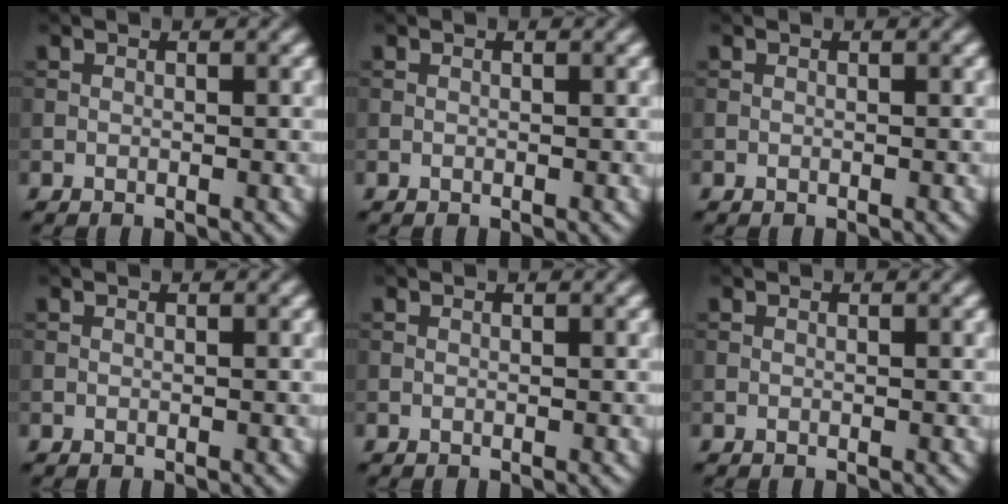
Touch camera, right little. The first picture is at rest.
{"total": 0.0}
{"total": 0.0}
{"total": 0.0}
{"total": 0.0}
{"total": 0.0}